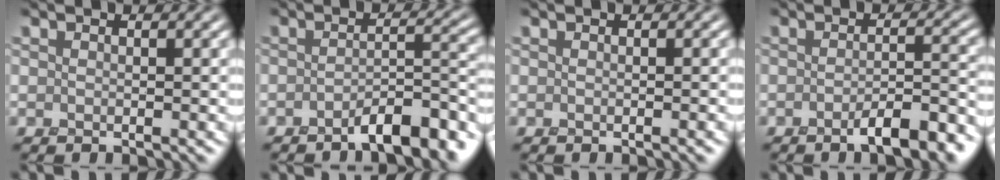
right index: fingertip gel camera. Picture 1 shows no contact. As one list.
[{"total": 5.3, "force": [-3.8, 1.3, 3.4], "torque": [-0.050, 0.007, -0.058]}, {"total": 0.7, "force": [-0.4, 0.2, 0.5], "torque": [-0.010, -0.004, -0.007]}, {"total": 5.0, "force": [-3.3, 1.1, 3.6], "torque": [-0.057, -0.001, -0.048]}]